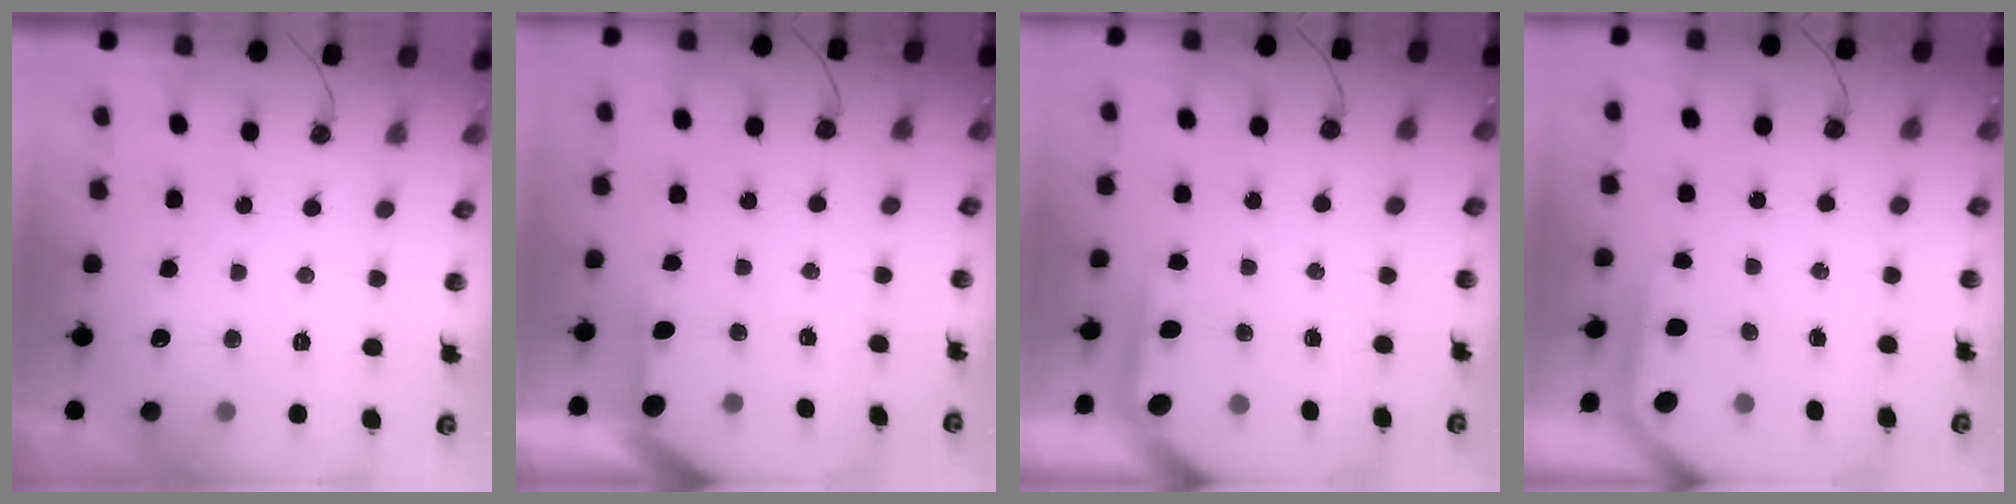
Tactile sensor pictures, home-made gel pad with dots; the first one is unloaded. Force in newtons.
{"total": 2.1, "press": 2.1, "slide": 0.3}
{"total": 3.6, "press": 3.6, "slide": 0.3}
{"total": 3.7, "press": 3.7, "slide": 0.3}